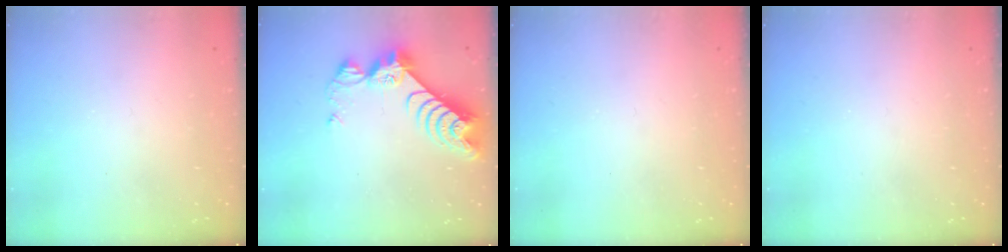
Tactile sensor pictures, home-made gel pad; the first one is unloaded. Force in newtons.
{"total": 10.1, "press": 10.1, "slide": 0.8}
{"total": 0.0}
{"total": 0.0}